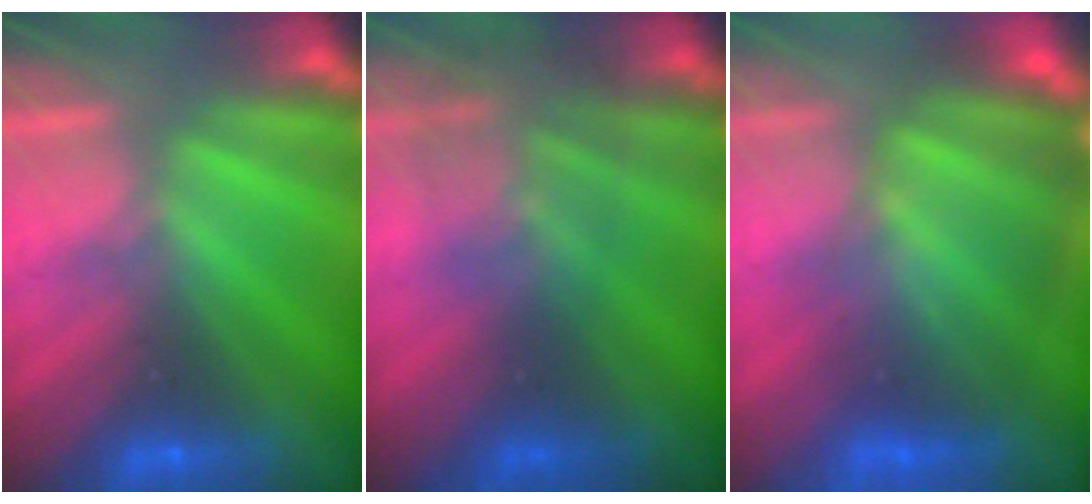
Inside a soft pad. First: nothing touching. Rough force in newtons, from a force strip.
{"total": 1.5}
{"total": 5.5}